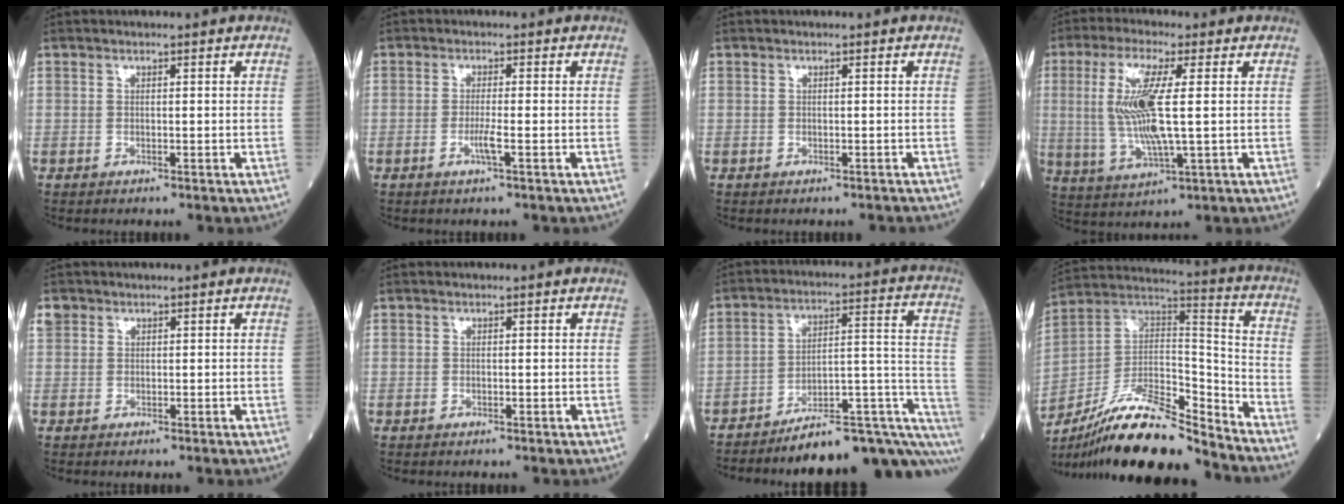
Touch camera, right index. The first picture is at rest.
{"total": 2.4, "force": [-0.8, -0.3, 2.2], "torque": [-0.046, -0.004, -0.018]}
{"total": 0.9, "force": [-0.9, 0.1, 0.1], "torque": [-0.004, -0.003, -0.012]}
{"total": 10.9, "force": [1.1, 1.4, 10.7], "torque": [-0.237, -0.004, 0.023]}
{"total": 1.6, "force": [0.7, 1.4, 0.3], "torque": [-0.004, 0.018, 0.012]}
{"total": 0.0}
{"total": 20.4, "force": [-16.7, 3.4, 11.3], "torque": [-0.068, 0.053, -0.231]}
{"total": 19.1, "force": [-15.8, 3.5, 10.1], "torque": [-0.198, 0.027, -0.284]}